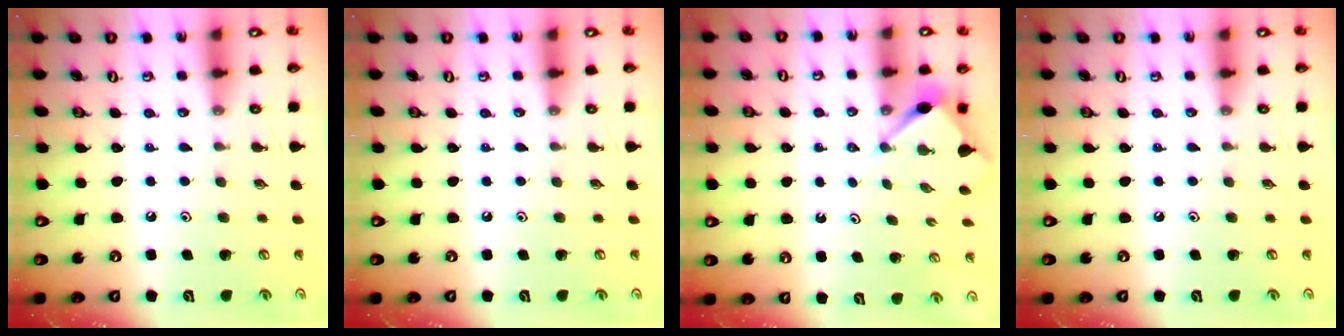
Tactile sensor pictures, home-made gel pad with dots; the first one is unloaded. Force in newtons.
{"total": 0.0}
{"total": 3.4, "press": 3.3, "slide": 0.3}
{"total": 0.0}